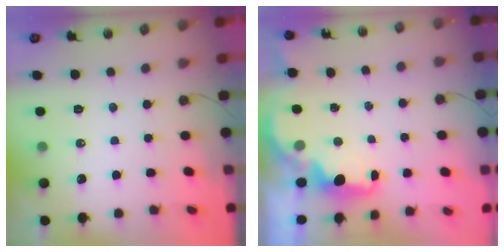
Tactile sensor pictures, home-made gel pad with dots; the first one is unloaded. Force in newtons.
{"total": 2.0, "press": 1.9, "slide": 0.6}